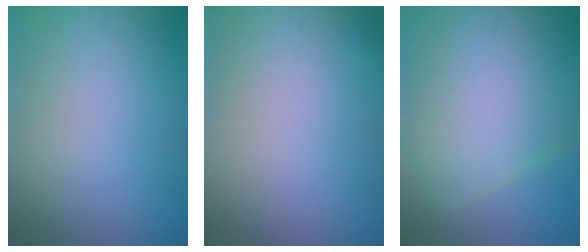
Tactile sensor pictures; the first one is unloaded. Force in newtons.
{"total": 0.0}
{"total": 12.2, "press": 12.2, "slide": 0.7}